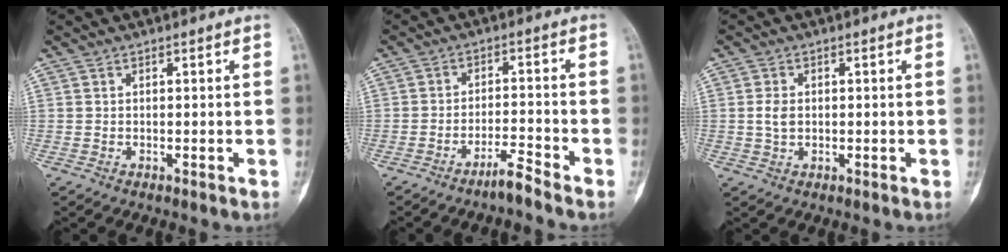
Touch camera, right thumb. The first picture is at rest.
{"total": 3.8, "force": [-3.3, -0.2, 1.9], "torque": [-0.033, 0.018, -0.062]}
{"total": 2.7, "force": [0.1, 1.9, 2.0], "torque": [-0.038, 0.002, 0.002]}